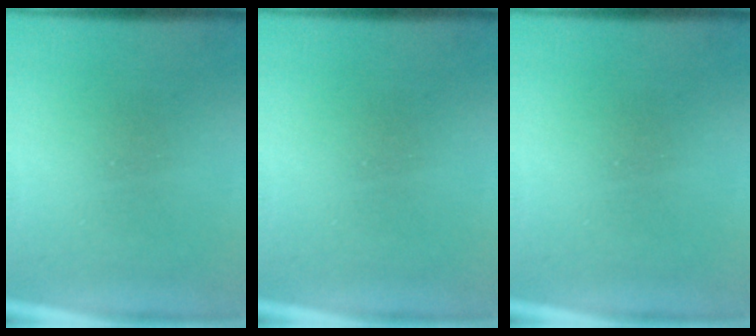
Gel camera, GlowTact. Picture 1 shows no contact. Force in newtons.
{"total": 0.0}
{"total": 0.0}